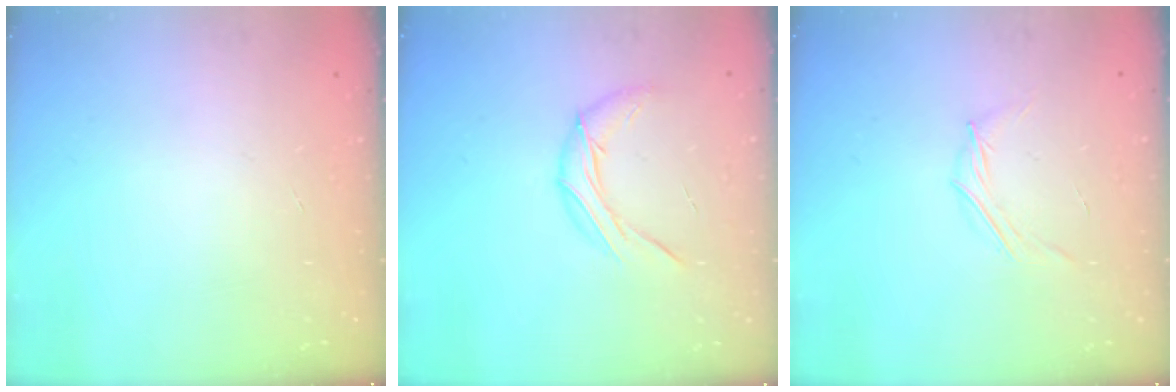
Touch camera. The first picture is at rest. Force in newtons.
{"total": 9.0, "press": 9.0, "slide": 0.7}
{"total": 3.7, "press": 3.5, "slide": 1.1}